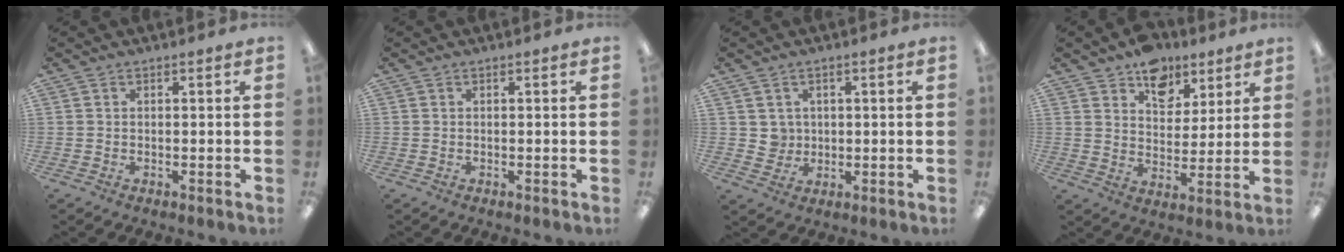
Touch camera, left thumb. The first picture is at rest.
{"total": 0.0}
{"total": 3.5, "force": [1.3, 3.3, -0.1], "torque": [-0.002, 0.001, 0.022]}
{"total": 10.4, "force": [7.5, 6.6, 2.8], "torque": [-0.027, -0.050, 0.138]}